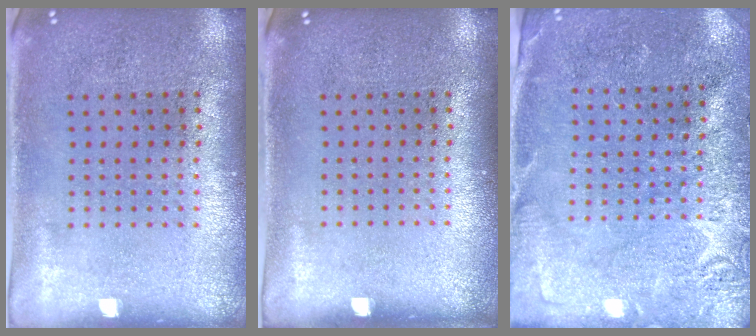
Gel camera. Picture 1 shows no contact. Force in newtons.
{"total": 0.0}
{"total": 2.7, "press": 2.7, "slide": 0.4}